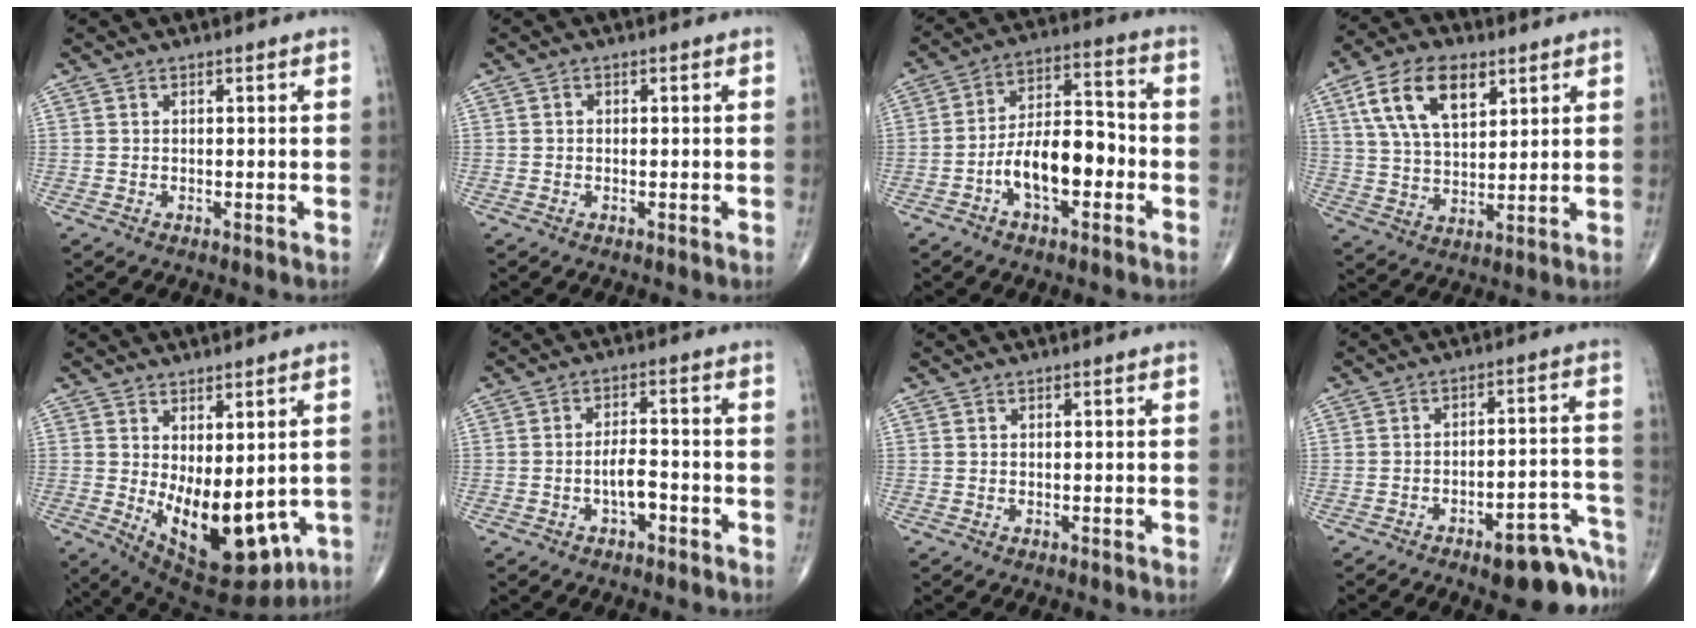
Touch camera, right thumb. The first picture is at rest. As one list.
[{"total": 0.7, "force": [0.1, 0.6, 0.3], "torque": [-0.001, 0.002, -0.001]}, {"total": 12.5, "force": [-3.9, 6.2, 10.2], "torque": [-0.156, 0.043, -0.073]}, {"total": 13.9, "force": [6.3, 7.6, 9.8], "torque": [-0.164, -0.014, 0.118]}, {"total": 15.2, "force": [-1.8, 7.6, 13.0], "torque": [-0.179, -0.022, 0.001]}, {"total": 4.3, "force": [-1.8, 2.1, 3.3], "torque": [-0.050, 0.021, -0.031]}, {"total": 0.0}, {"total": 12.8, "force": [-8.7, 4.1, 8.4], "torque": [-0.064, 0.085, -0.114]}]